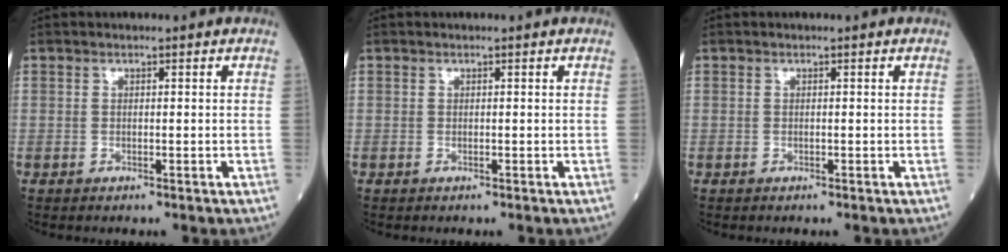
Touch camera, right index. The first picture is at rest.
{"total": 0.0}
{"total": 0.0}